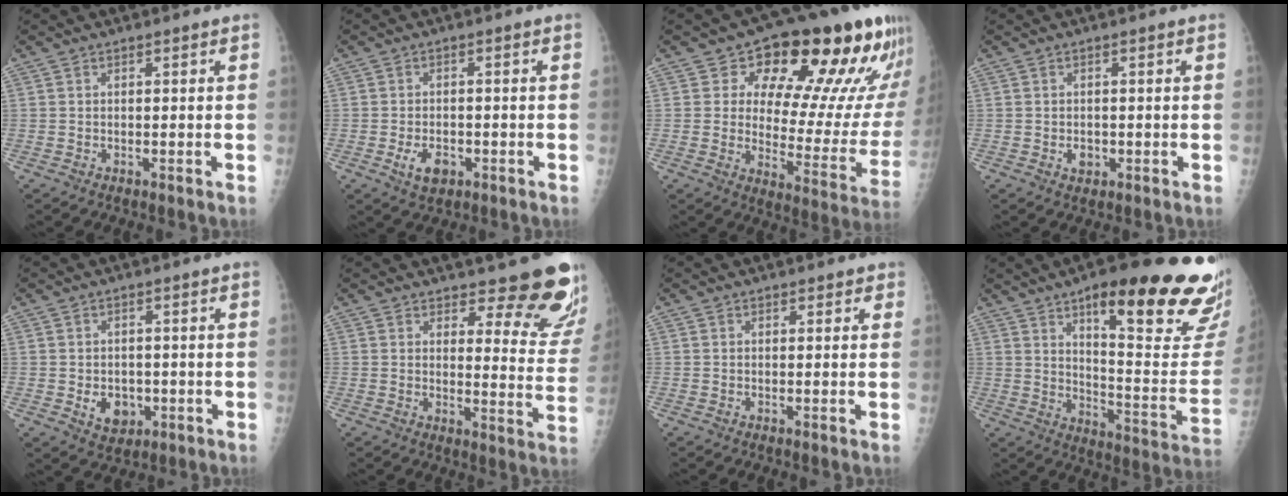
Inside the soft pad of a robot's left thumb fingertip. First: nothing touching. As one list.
[{"total": 4.3, "force": [-1.7, 2.8, 2.8], "torque": [-0.044, 0.002, -0.024]}, {"total": 23.2, "force": [13.5, 10.3, 15.8], "torque": [-0.163, -0.058, 0.181]}, {"total": 2.0, "force": [-0.5, 1.6, 1.1], "torque": [-0.005, 0.002, -0.003]}, {"total": 5.3, "force": [-1.1, 4.2, 3.0], "torque": [-0.022, 0.002, -0.005]}, {"total": 13.9, "force": [11.7, 4.3, 6.2], "torque": [-0.025, -0.104, 0.127]}, {"total": 1.2, "force": [0.8, 0.9, 0.3], "torque": [0.015, -0.003, 0.004]}, {"total": 28.4, "force": [16.7, 6.7, 22.0], "torque": [-0.247, -0.072, 0.240]}]